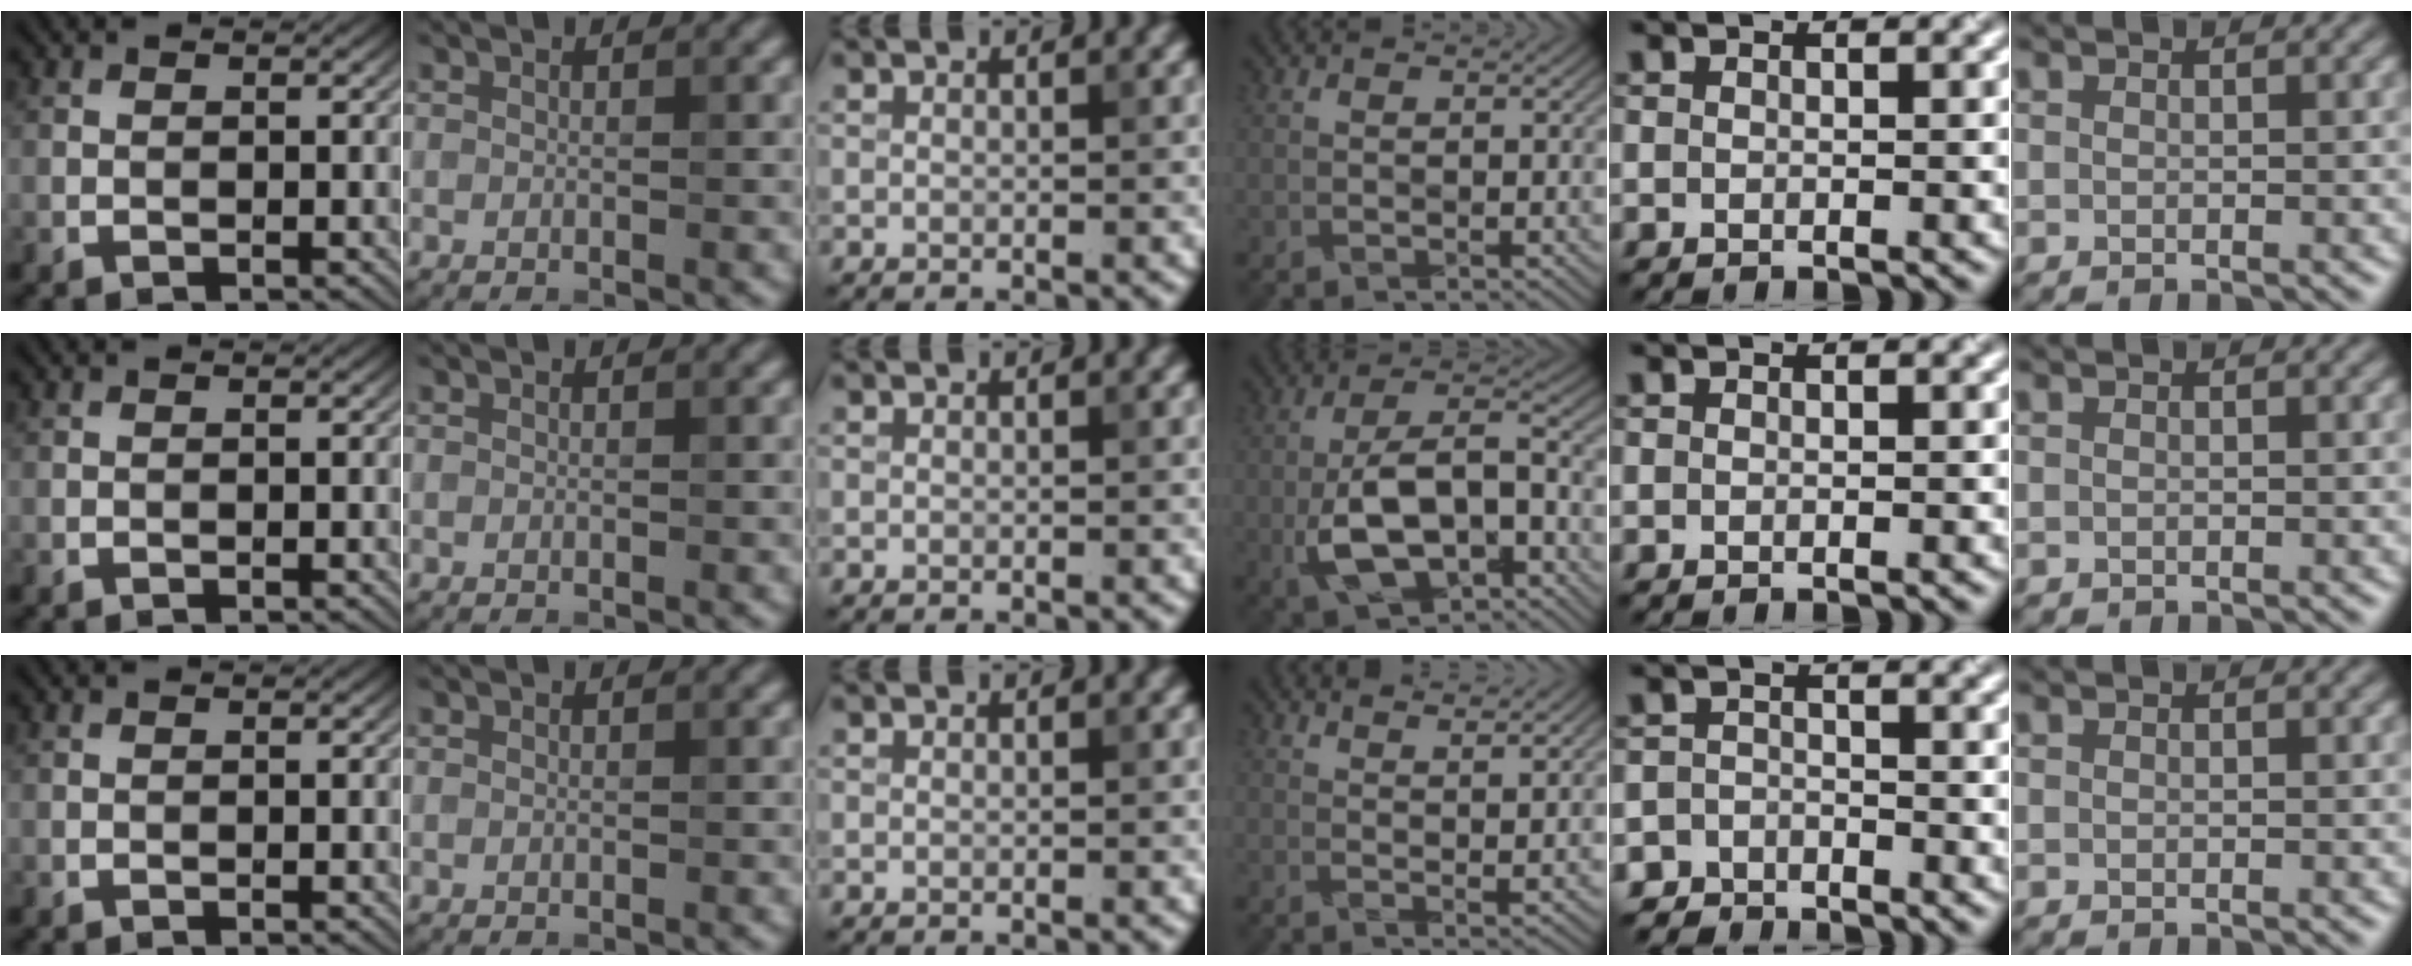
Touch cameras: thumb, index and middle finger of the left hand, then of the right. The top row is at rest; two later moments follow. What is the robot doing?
{"motion": "fold", "object": "cloth"}